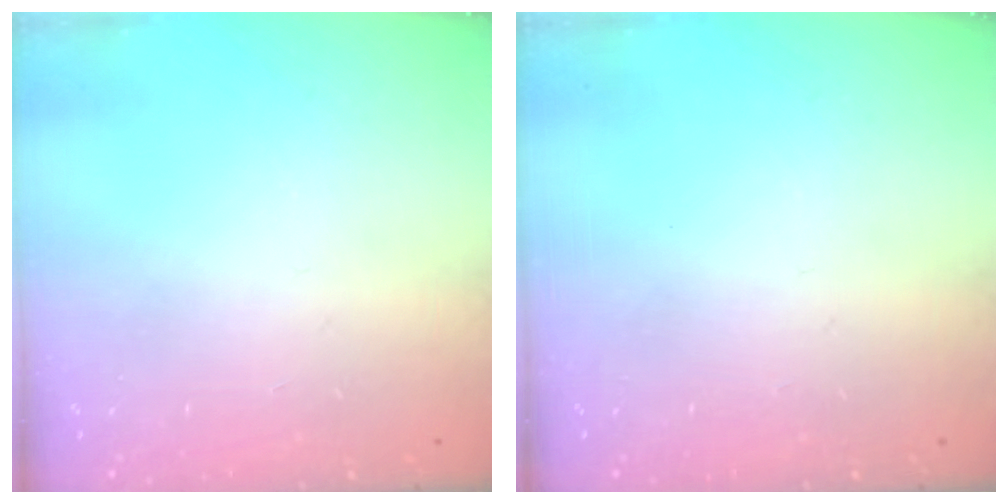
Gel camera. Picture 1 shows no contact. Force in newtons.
{"total": 0.0}